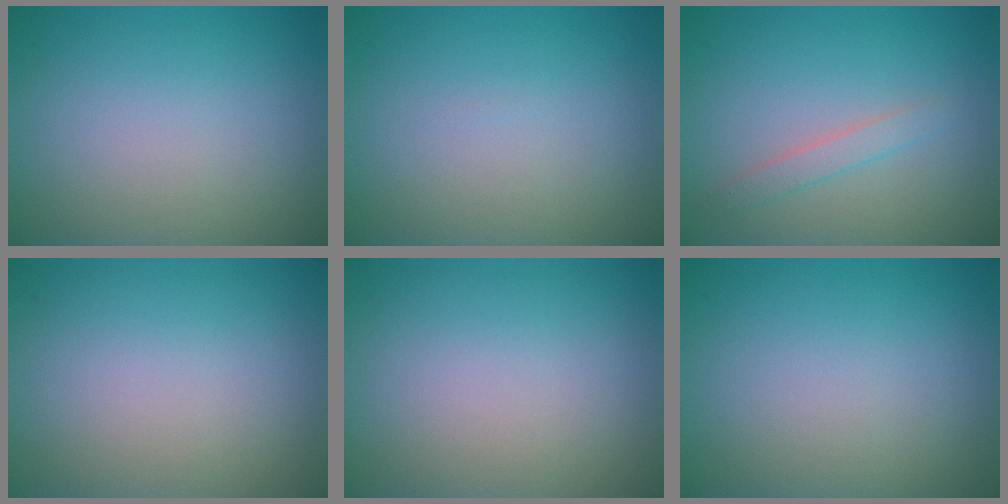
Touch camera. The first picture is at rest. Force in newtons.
{"total": 0.0}
{"total": 1.4, "press": 1.3, "slide": 0.1}
{"total": 0.0}
{"total": 0.0}
{"total": 0.0}